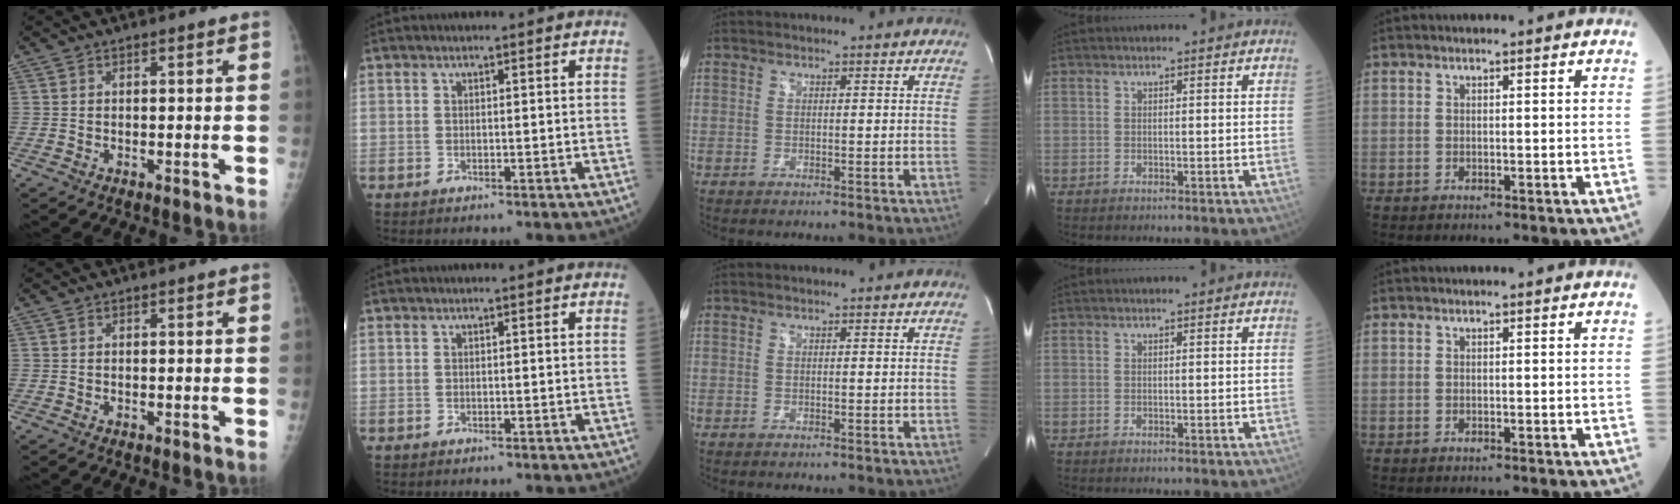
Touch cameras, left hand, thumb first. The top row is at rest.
{}